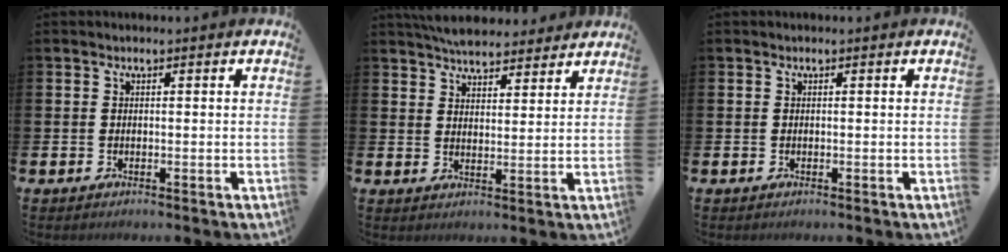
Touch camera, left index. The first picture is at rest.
{"total": 5.5, "force": [5.4, 1.1, 0.7], "torque": [-0.013, -0.028, 0.095]}
{"total": 0.0}